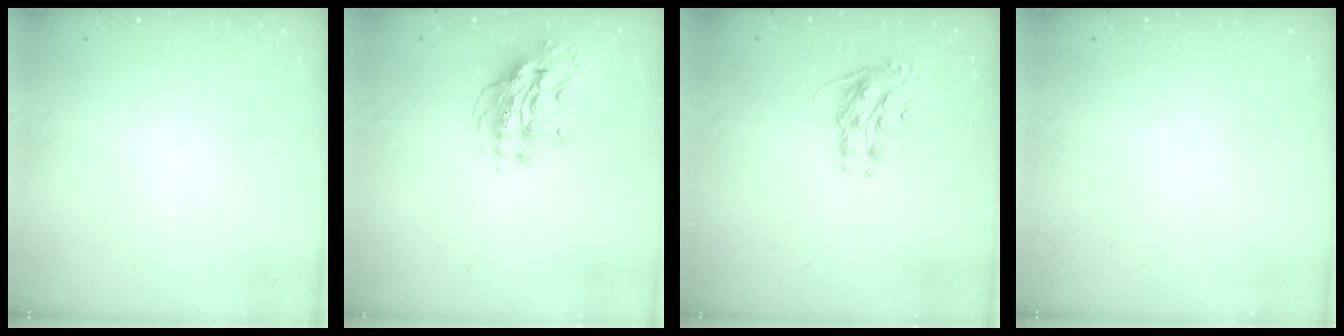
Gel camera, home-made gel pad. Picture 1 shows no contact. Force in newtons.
{"total": 13.5, "press": 13.4, "slide": 1.5}
{"total": 9.0, "press": 9.0, "slide": 0.6}
{"total": 0.0}